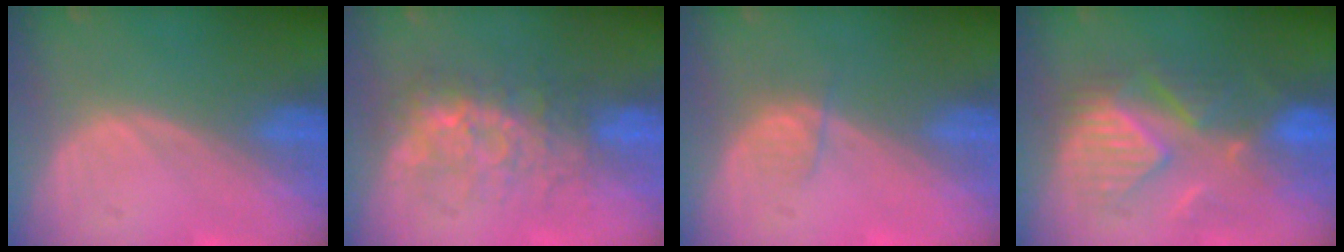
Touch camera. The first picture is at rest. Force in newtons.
{"total": 7.6, "press": 7.2, "slide": 2.4}
{"total": 1.9, "press": 1.7, "slide": 0.8}
{"total": 9.0, "press": 8.9, "slide": 0.9}